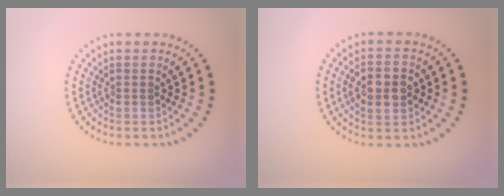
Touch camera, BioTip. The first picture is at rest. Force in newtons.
{"total": 3.8, "press": 3.8, "slide": 0.1}